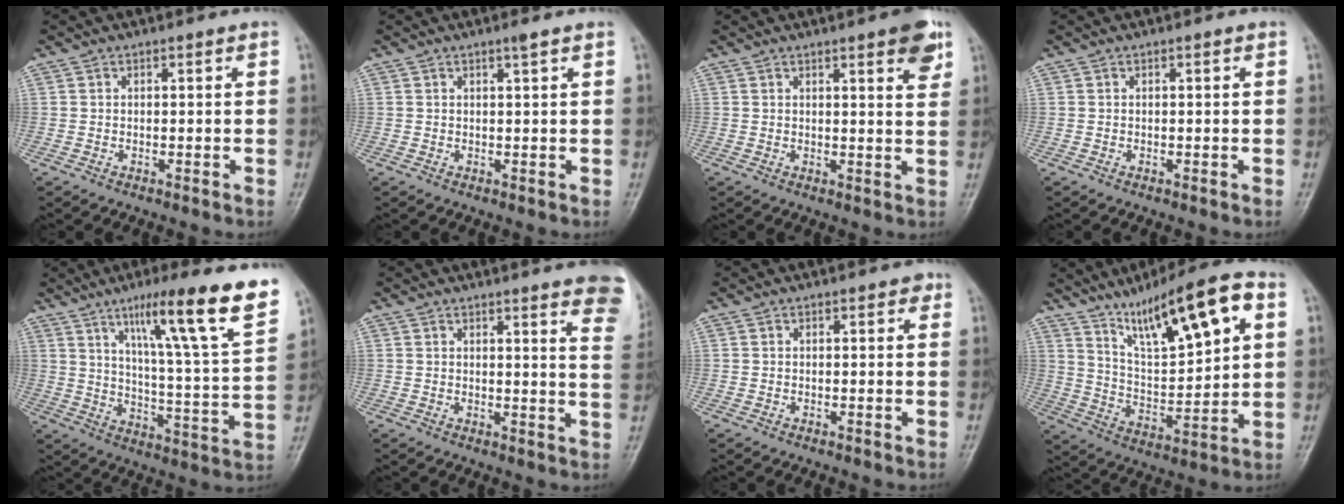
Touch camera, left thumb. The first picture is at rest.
{"total": 1.0, "force": [0.7, -0.1, 0.7], "torque": [-0.015, -0.005, 0.013]}
{"total": 5.7, "force": [3.3, 1.2, 4.5], "torque": [-0.048, -0.014, 0.038]}
{"total": 0.0}
{"total": 21.6, "force": [12.1, 2.1, 17.7], "torque": [-0.240, -0.042, 0.182]}
{"total": 13.3, "force": [9.6, 2.4, 8.9], "torque": [-0.079, -0.039, 0.092]}
{"total": 0.8, "force": [0.3, 0.6, 0.5], "torque": [0.004, 0.002, -0.003]}
{"total": 17.8, "force": [9.0, 4.7, 14.6], "torque": [-0.218, -0.024, 0.163]}